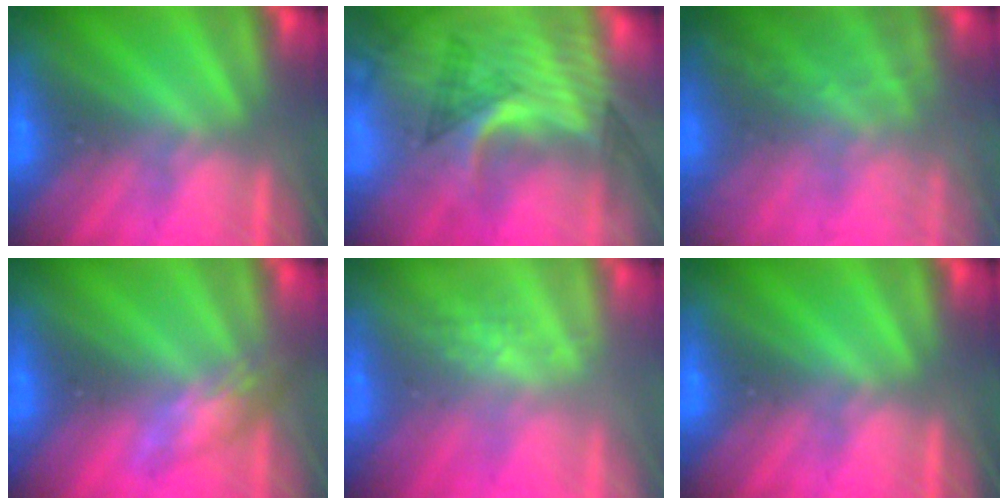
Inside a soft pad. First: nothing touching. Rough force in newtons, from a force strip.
{"total": 2.9}
{"total": 7.1}
{"total": 2.5}
{"total": 2.7}
{"total": 0.0}